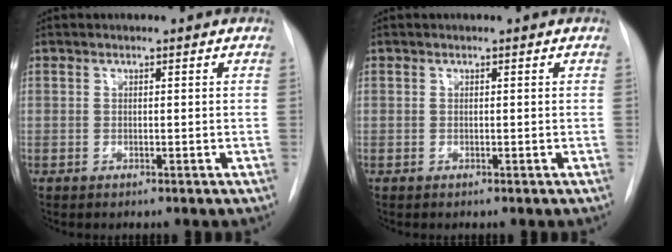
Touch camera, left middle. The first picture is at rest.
{"total": 0.0}